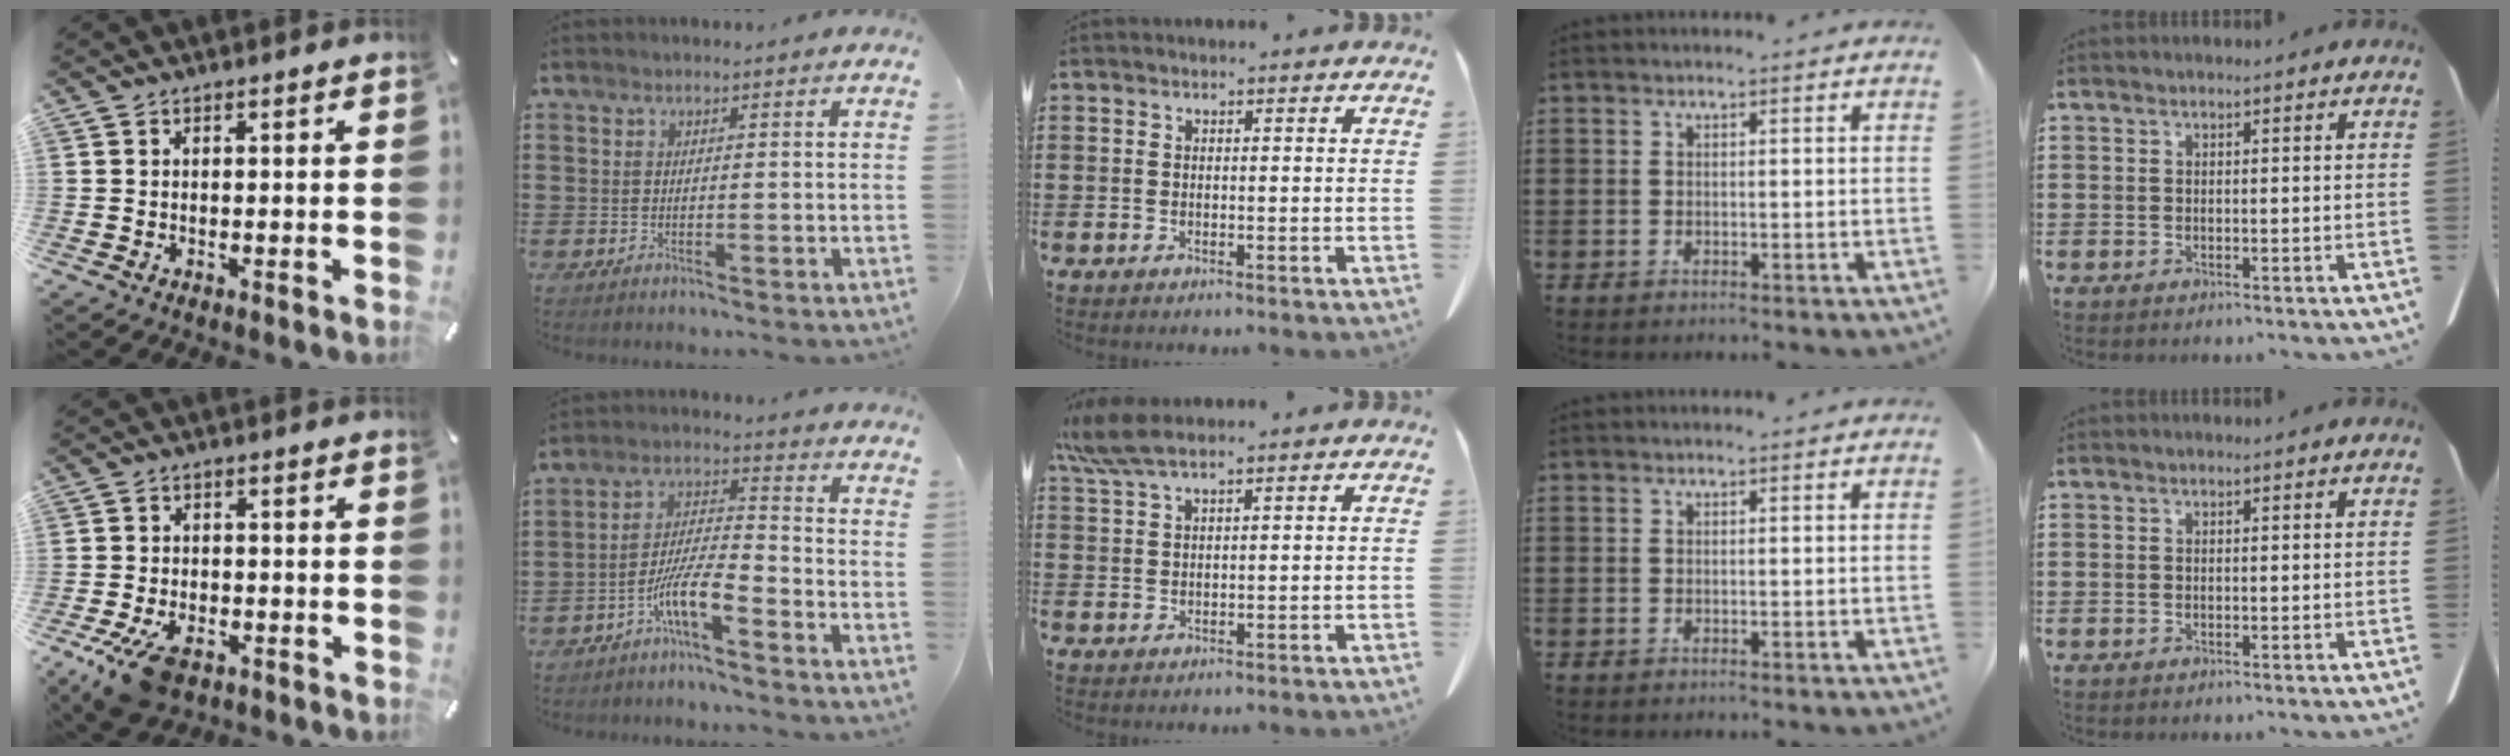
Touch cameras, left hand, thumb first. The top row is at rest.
{"thumb": {"total": 9.1, "force": [-4.9, 5.0, 5.9], "torque": [-0.131, 0.012, -0.088]}, "index": {"total": 8.2, "force": [-5.4, 1.6, 6.0], "torque": [-0.132, -0.002, -0.106]}, "middle": {"total": 5.1, "force": [3.7, 0.7, 3.4], "torque": [-0.081, -0.005, 0.066]}}